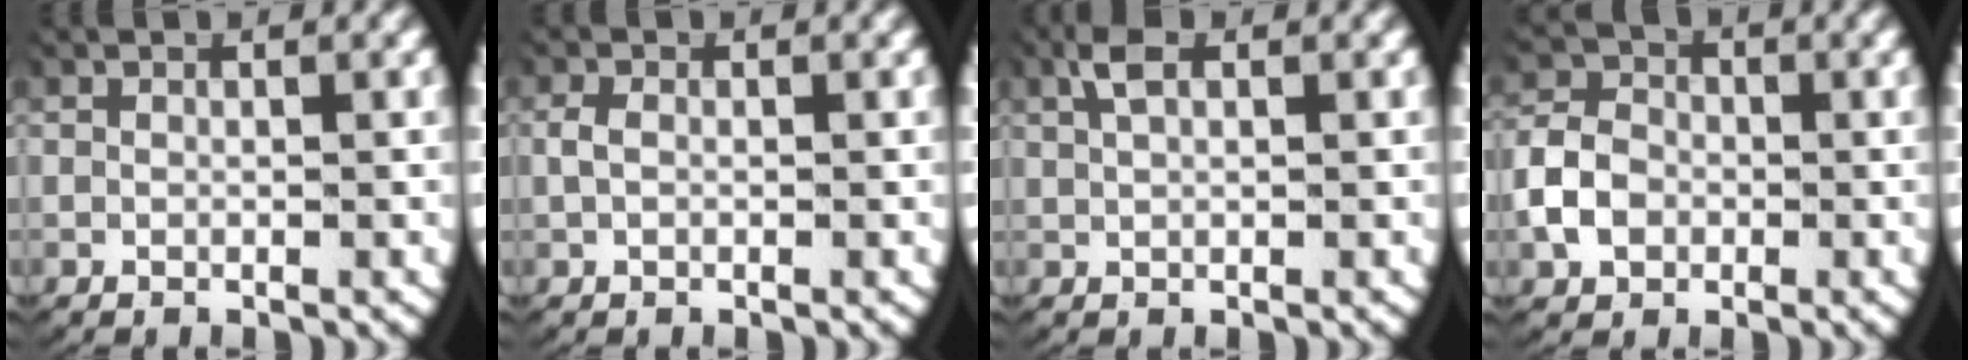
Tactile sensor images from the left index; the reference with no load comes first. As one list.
[{"total": 0.9, "force": [0.0, 0.5, 0.7], "torque": [-0.027, -0.003, 0.004]}, {"total": 2.2, "force": [1.2, 0.7, 1.6], "torque": [-0.042, 0.004, 0.025]}, {"total": 4.2, "force": [-0.8, 3.5, 2.1], "torque": [-0.045, -0.001, -0.018]}]